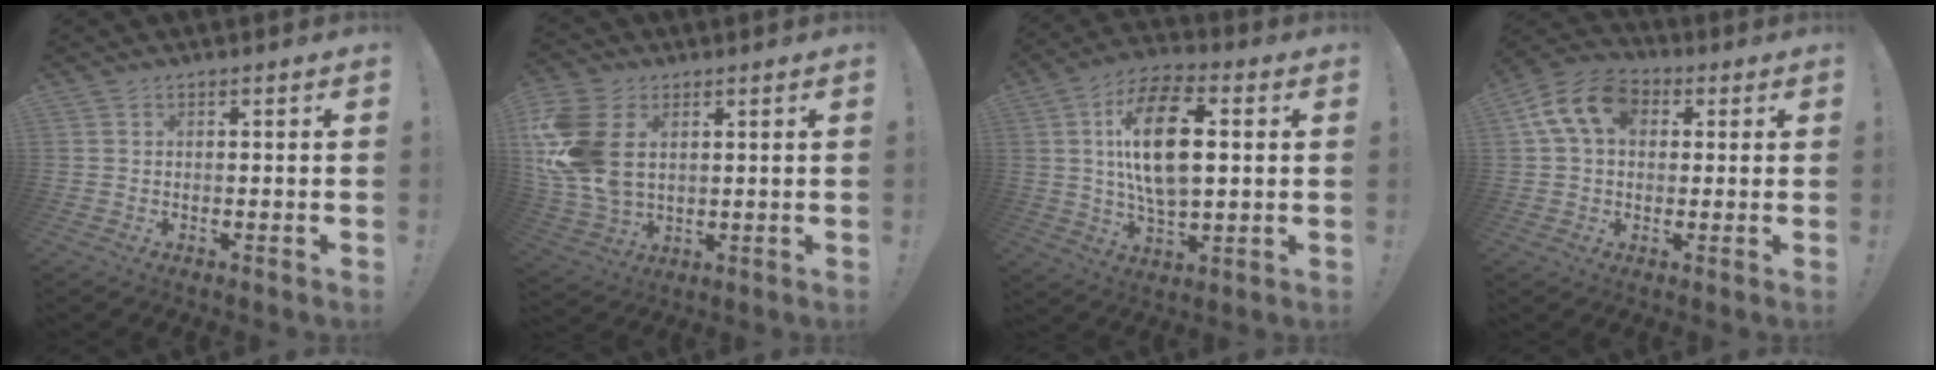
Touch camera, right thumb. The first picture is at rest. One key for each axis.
{"total": 18.2, "fx": 3.6, "fy": 12.5, "fz": 12.7, "tx": -0.270, "ty": -0.010, "tz": 0.071}
{"total": 18.4, "fx": 3.1, "fy": 9.6, "fz": 15.4, "tx": -0.276, "ty": 0.005, "tz": 0.046}
{"total": 13.5, "fx": 4.0, "fy": 9.5, "fz": 8.7, "tx": -0.152, "ty": 0.004, "tz": 0.079}